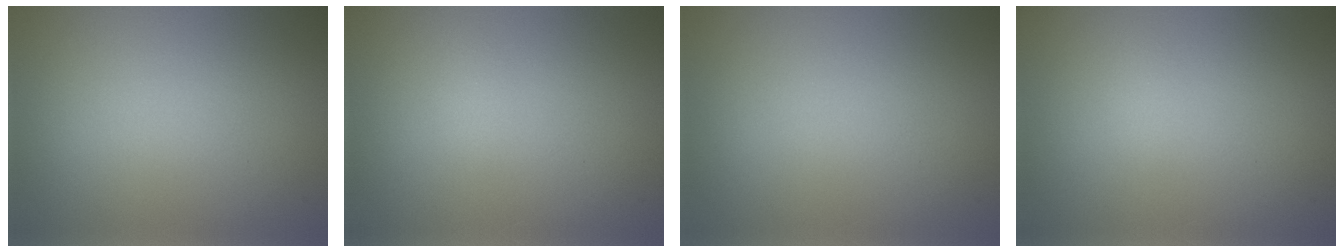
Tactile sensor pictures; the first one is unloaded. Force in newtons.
{"total": 0.5, "press": 0.5, "slide": 0.1}
{"total": 0.0}
{"total": 0.5, "press": 0.5, "slide": 0.1}